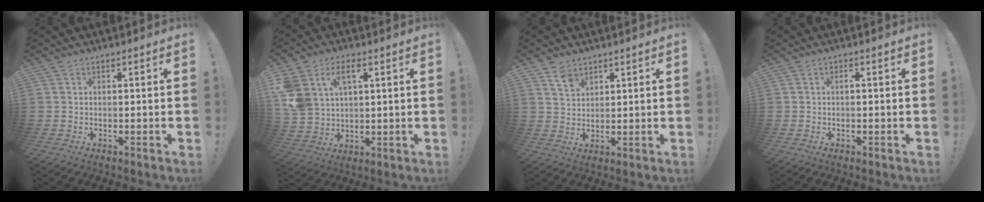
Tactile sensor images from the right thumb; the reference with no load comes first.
{"total": 10.3, "force": [4.8, 6.7, 6.2], "torque": [-0.132, -0.009, 0.092]}
{"total": 5.1, "force": [3.5, 3.0, 2.1], "torque": [-0.030, -0.017, 0.065]}
{"total": 0.6, "force": [0.0, 0.0, 0.6], "torque": [-0.012, 0.002, -0.002]}